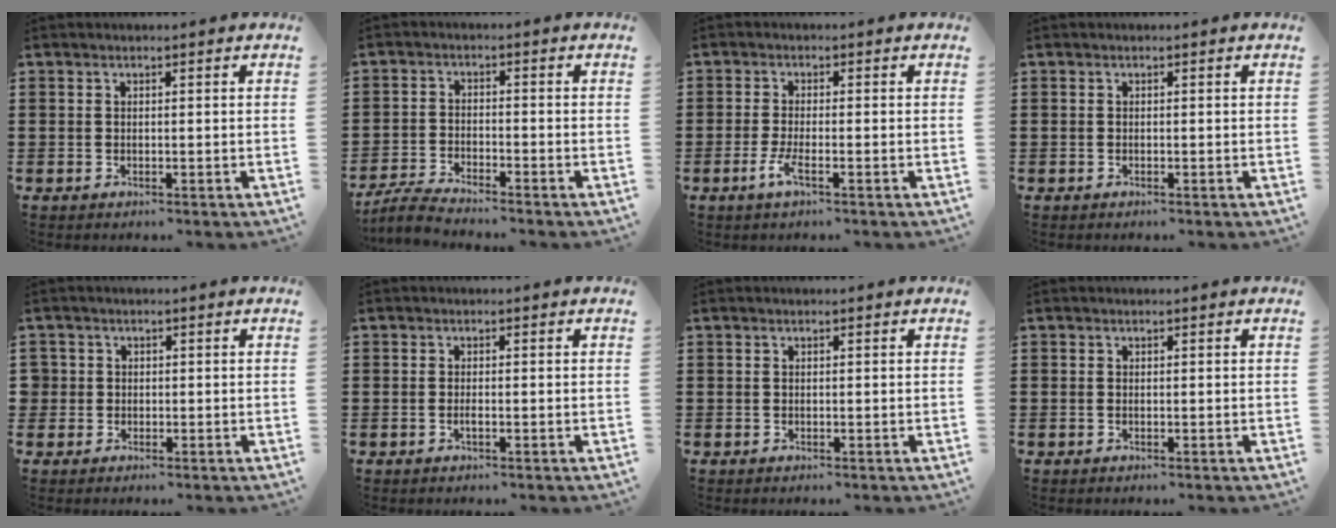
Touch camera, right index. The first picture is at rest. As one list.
[{"total": 3.8, "force": [-3.7, -0.1, 0.9], "torque": [-0.032, -0.006, -0.078]}, {"total": 3.2, "force": [-1.5, 0.5, 2.8], "torque": [-0.068, -0.010, -0.033]}, {"total": 0.0}, {"total": 1.7, "force": [0.1, 1.6, 0.2], "torque": [-0.012, 0.008, 0.000]}, {"total": 0.8, "force": [-0.4, 0.1, 0.7], "torque": [-0.014, -0.004, -0.006]}, {"total": 0.0}, {"total": 0.0}]